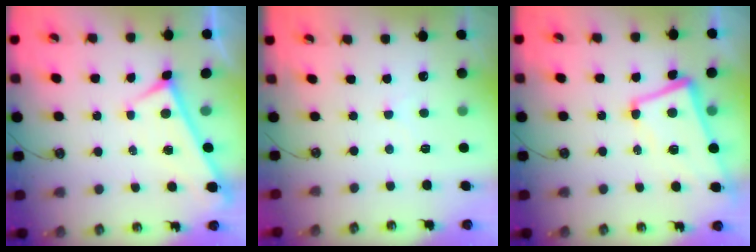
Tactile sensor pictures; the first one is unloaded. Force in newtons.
{"total": 1.5, "press": 1.4, "slide": 0.3}
{"total": 2.8, "press": 2.1, "slide": 1.9}